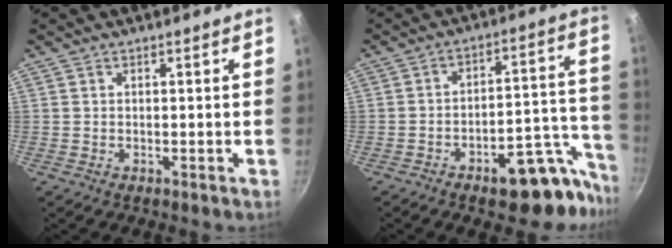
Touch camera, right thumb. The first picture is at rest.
{"total": 17.8, "force": [-11.4, 7.1, 11.7], "torque": [-0.079, 0.090, -0.157]}